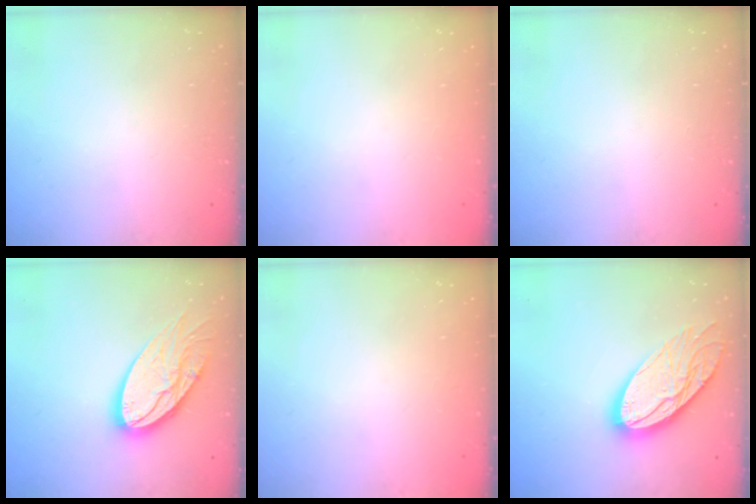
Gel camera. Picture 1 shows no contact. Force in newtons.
{"total": 0.0}
{"total": 0.0}
{"total": 18.2, "press": 18.1, "slide": 1.7}
{"total": 0.0}
{"total": 17.9, "press": 17.8, "slide": 1.9}